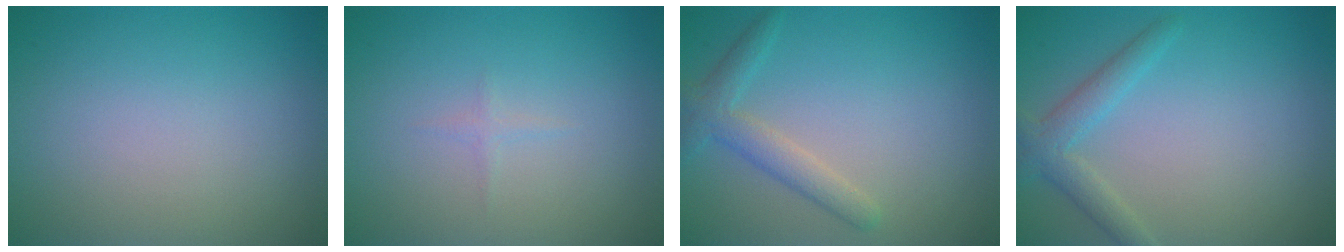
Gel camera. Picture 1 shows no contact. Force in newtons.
{"total": 0.6, "press": 0.6, "slide": 0.0}
{"total": 2.7, "press": 2.7, "slide": 0.1}
{"total": 2.6, "press": 2.6, "slide": 0.1}